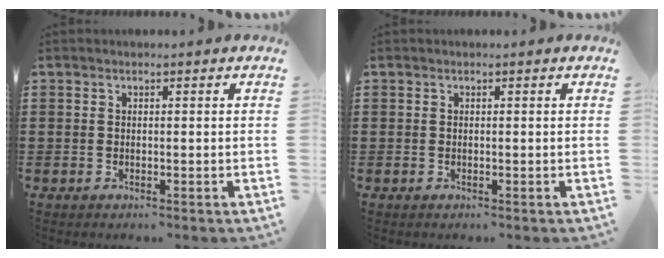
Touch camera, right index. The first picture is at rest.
{"total": 0.0}